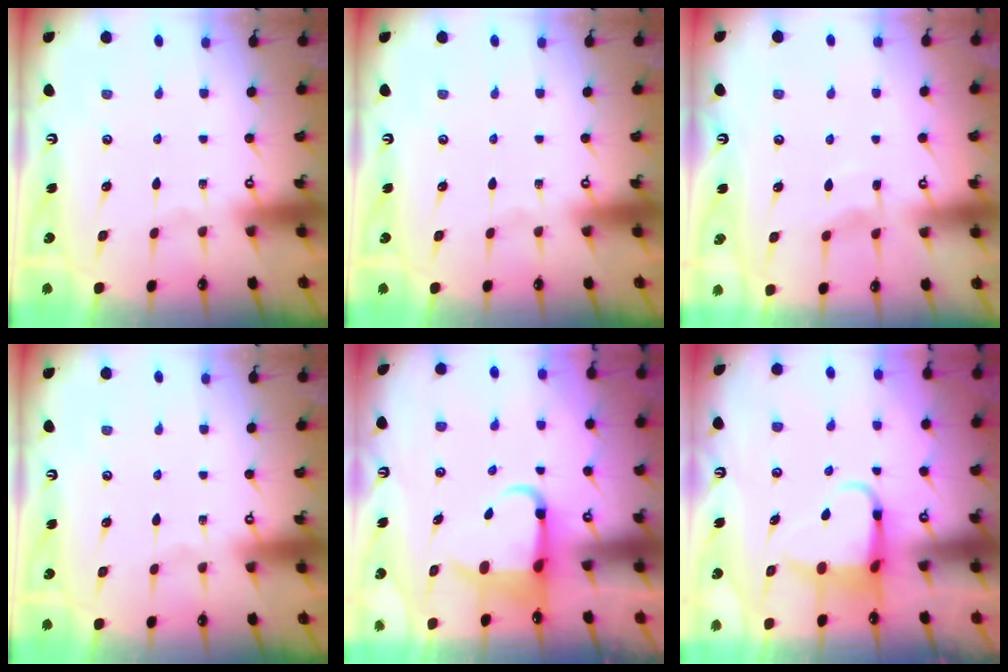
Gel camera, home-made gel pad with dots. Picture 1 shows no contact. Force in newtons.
{"total": 0.0}
{"total": 3.9, "press": 3.8, "slide": 0.6}
{"total": 0.0}
{"total": 4.9, "press": 4.7, "slide": 1.5}
{"total": 5.3, "press": 5.2, "slide": 0.8}